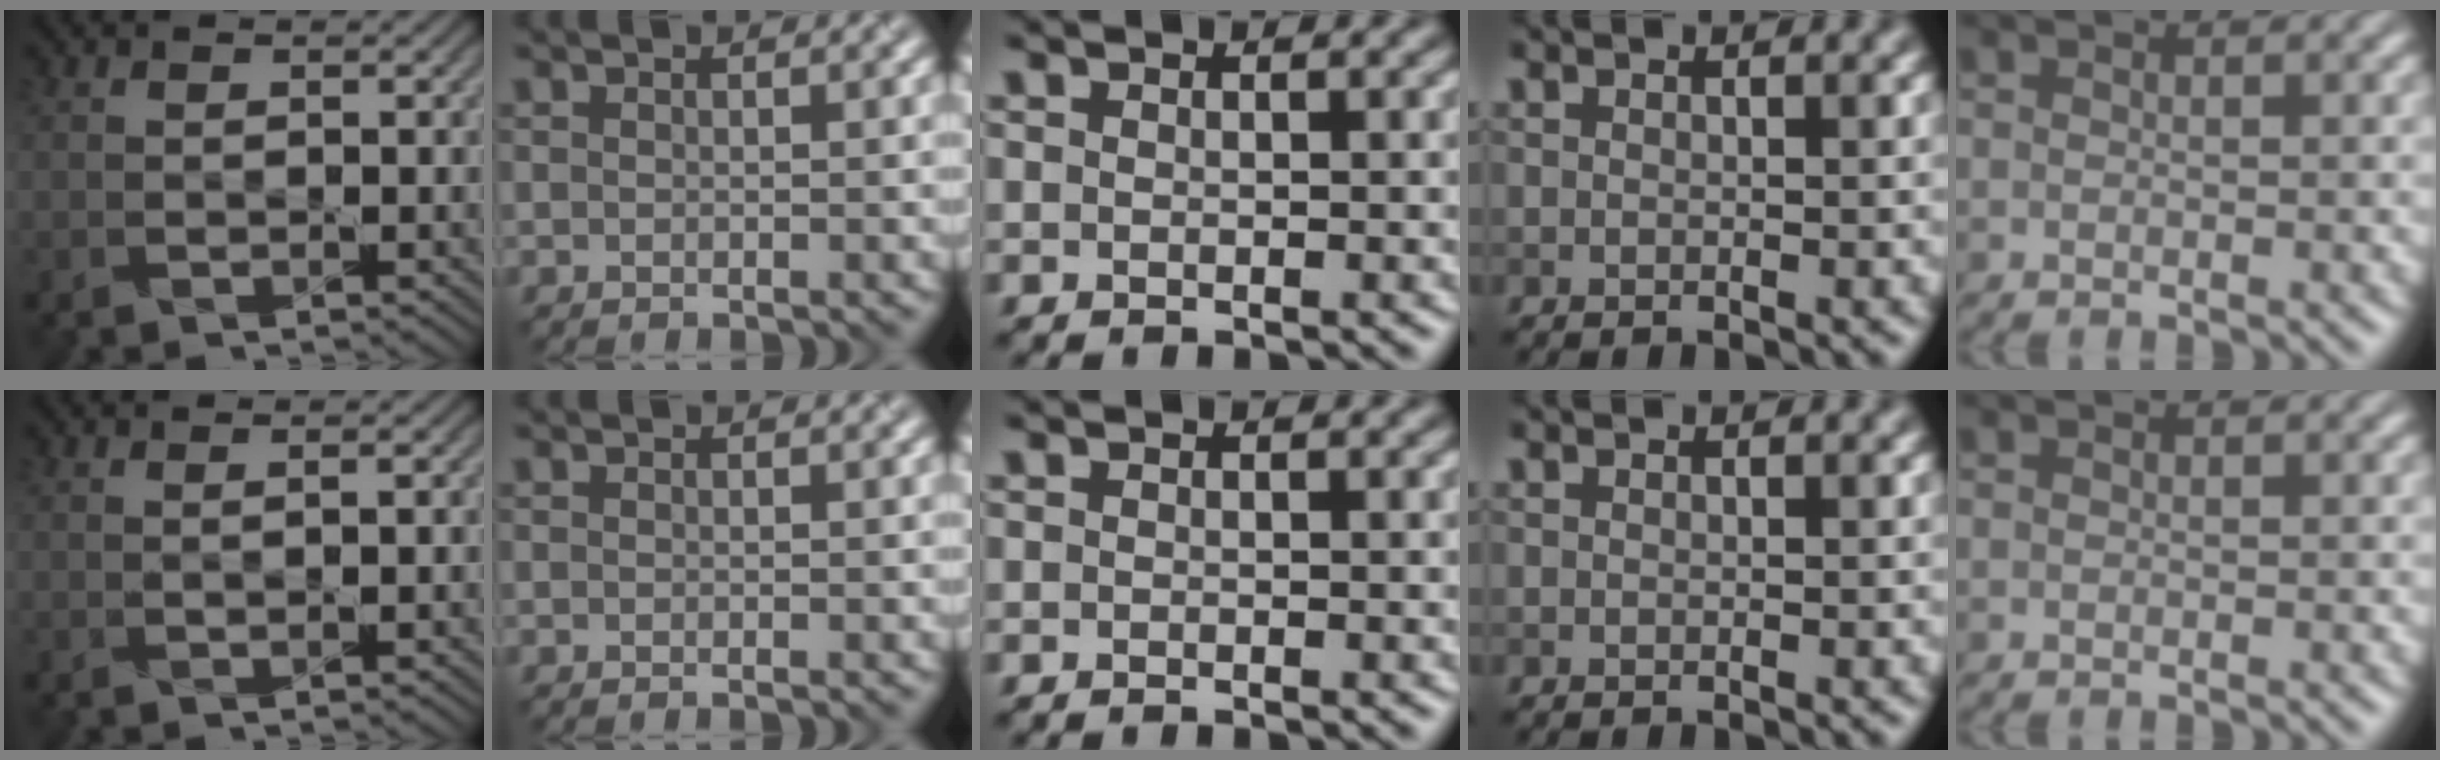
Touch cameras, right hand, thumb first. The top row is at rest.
{"thumb": {"total": 0.7, "force": [0.3, -0.3, 0.6], "torque": [-0.013, 0.005, 0.005]}}